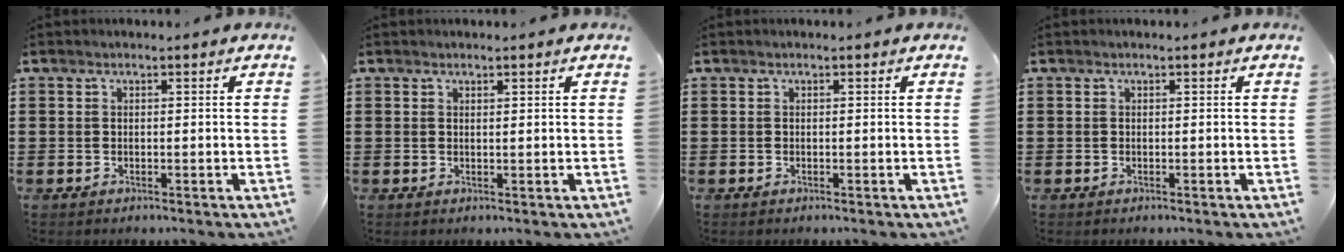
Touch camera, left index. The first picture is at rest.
{"total": 0.8, "force": [0.6, -0.1, 0.4], "torque": [-0.010, -0.002, 0.013]}
{"total": 0.0}
{"total": 0.0}